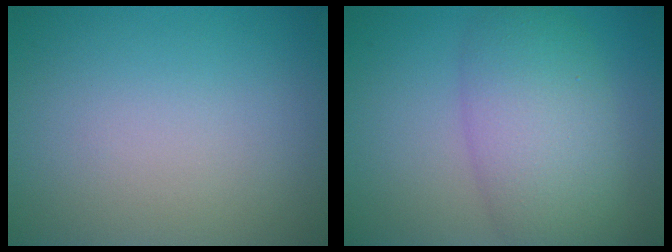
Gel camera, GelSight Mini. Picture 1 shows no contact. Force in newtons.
{"total": 7.1, "press": 7.1, "slide": 0.2}